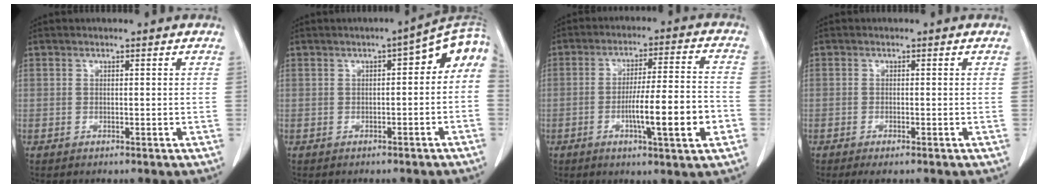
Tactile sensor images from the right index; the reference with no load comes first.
{"total": 8.2, "force": [0.5, 2.9, 7.7], "torque": [-0.098, 0.034, 0.001]}
{"total": 11.6, "force": [-3.6, 0.5, 11.0], "torque": [-0.174, 0.002, -0.055]}
{"total": 1.9, "force": [-1.3, 0.3, 1.4], "torque": [-0.019, -0.004, -0.019]}